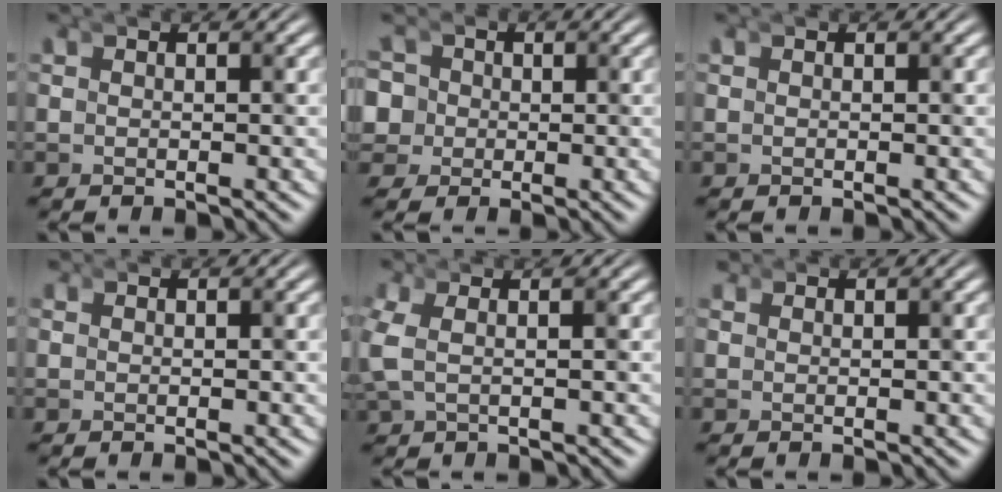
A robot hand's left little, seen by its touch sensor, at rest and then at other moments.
{"total": 3.4, "force": [-1.4, 3.0, -0.3], "torque": [-0.056, -0.044, -0.014]}
{"total": 0.0}
{"total": 0.6, "force": [-0.2, -0.3, -0.5], "torque": [0.007, -0.004, -0.002]}
{"total": 2.6, "force": [-0.8, 1.9, 1.6], "torque": [-0.057, -0.006, -0.015]}
{"total": 0.7, "force": [0.1, -0.3, -0.6], "torque": [0.011, -0.002, 0.003]}